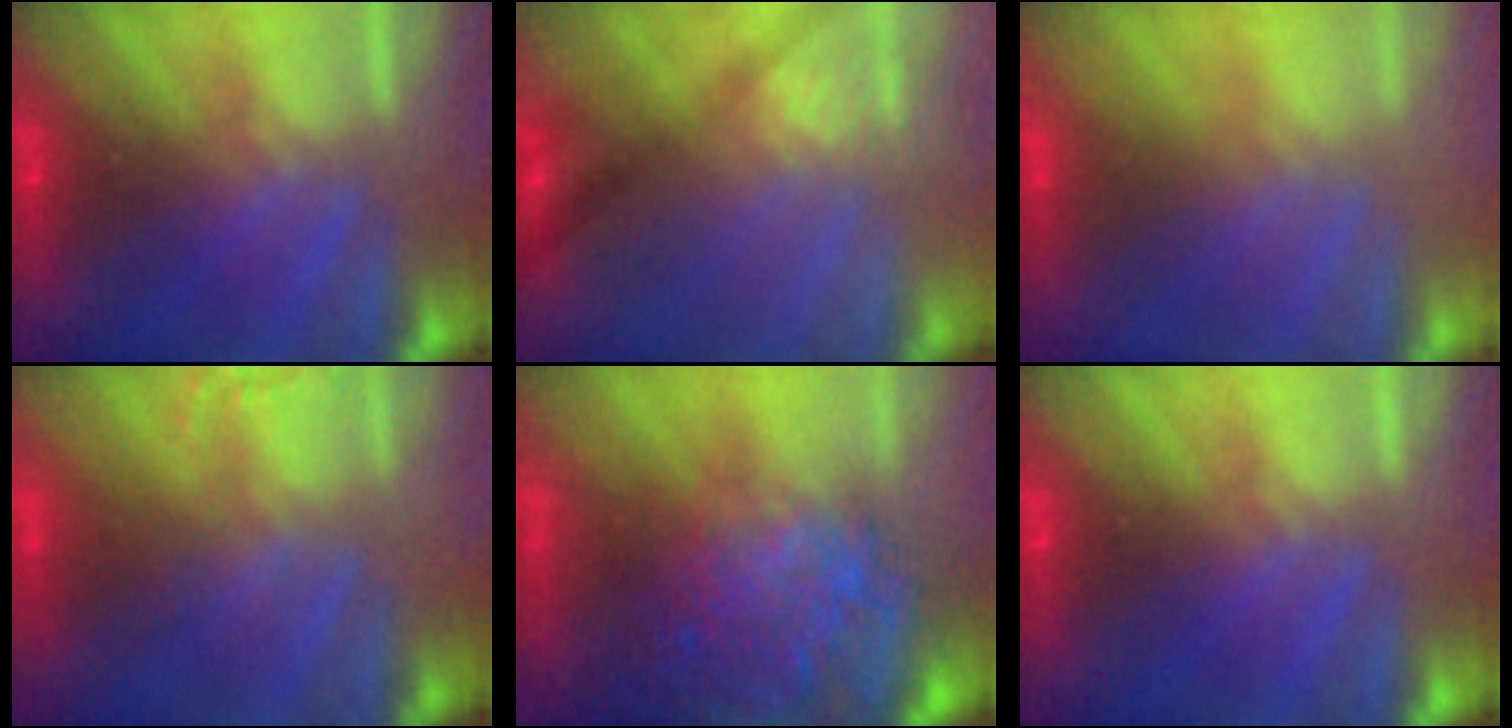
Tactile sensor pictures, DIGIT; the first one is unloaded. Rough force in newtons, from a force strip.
{"total": 2.7}
{"total": 2.8}
{"total": 1.7}
{"total": 11.1}
{"total": 0.0}